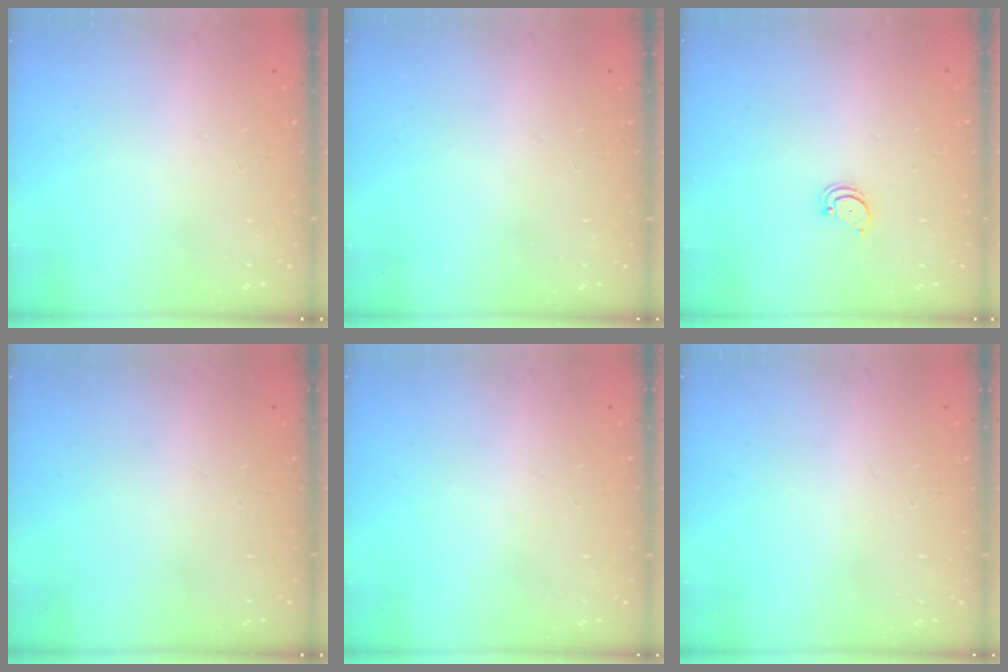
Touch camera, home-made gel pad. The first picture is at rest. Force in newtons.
{"total": 0.0}
{"total": 1.9, "press": 1.9, "slide": 0.2}
{"total": 0.0}
{"total": 0.0}
{"total": 0.0}